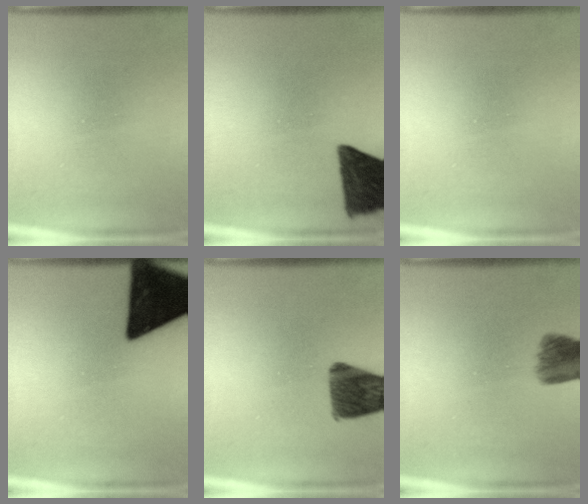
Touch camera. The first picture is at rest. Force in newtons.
{"total": 12.9}
{"total": 0.0}
{"total": 19.5}
{"total": 10.6}
{"total": 6.4}